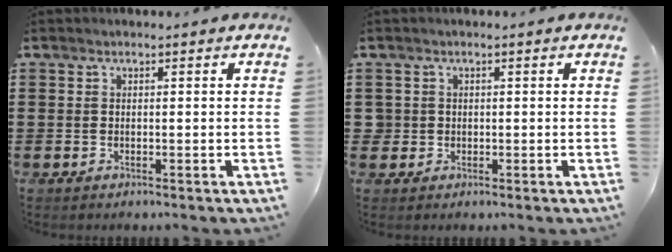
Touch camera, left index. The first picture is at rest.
{"total": 1.5, "force": [0.0, 1.5, 0.3], "torque": [-0.012, 0.006, -0.003]}